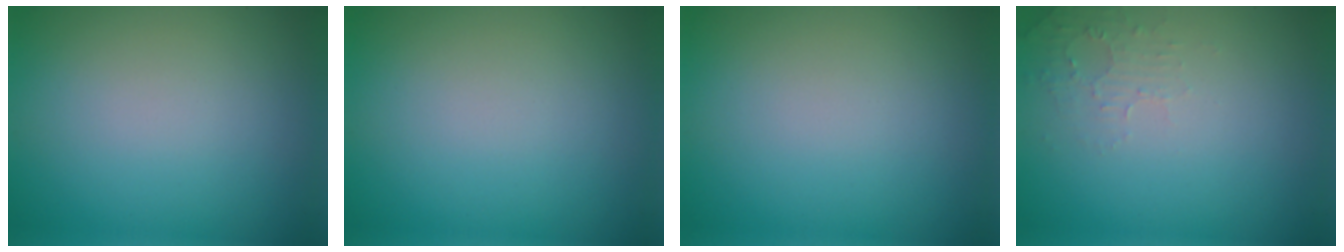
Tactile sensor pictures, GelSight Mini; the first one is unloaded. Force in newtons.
{"total": 0.0}
{"total": 0.0}
{"total": 1.6, "press": 1.6, "slide": 0.4}